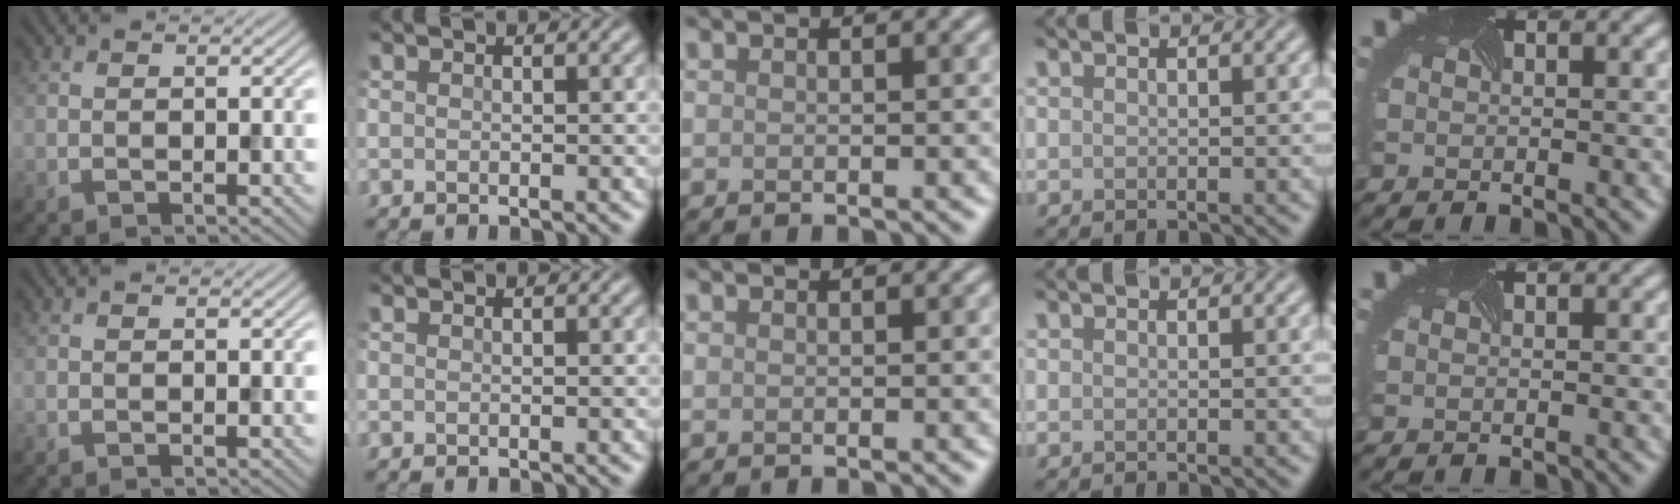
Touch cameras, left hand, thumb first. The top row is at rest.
{}